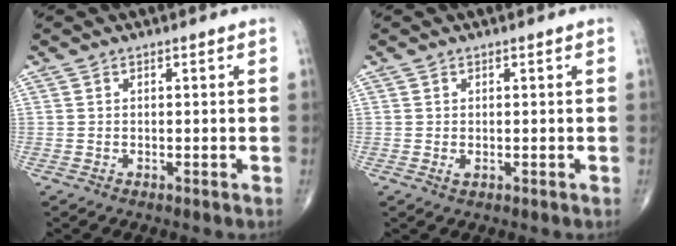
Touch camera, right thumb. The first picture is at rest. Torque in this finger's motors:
{"motor_torque": [-0.15, -0.02, 0.08, 0.13, 0.03]}